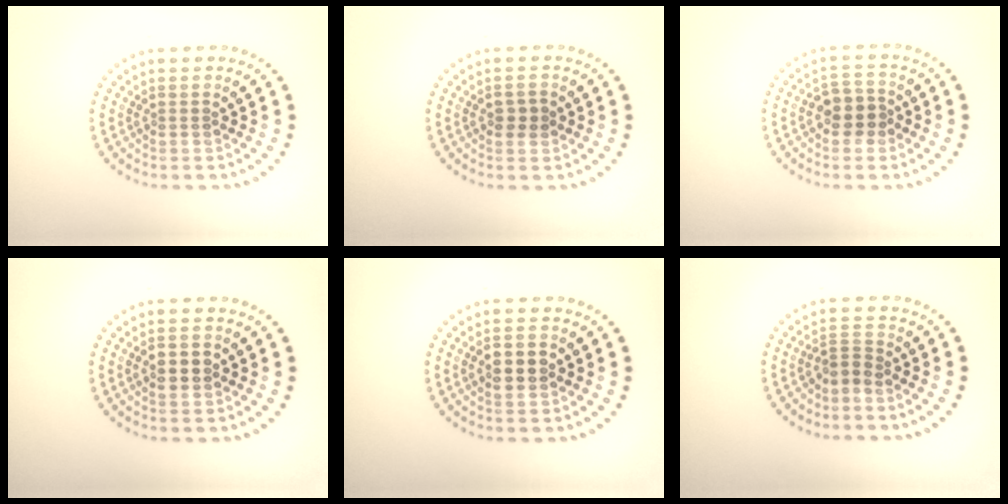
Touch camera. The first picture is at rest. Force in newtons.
{"total": 1.6, "press": 1.6, "slide": 0.1}
{"total": 2.9, "press": 2.8, "slide": 1.0}
{"total": 2.6, "press": 2.6, "slide": 0.0}
{"total": 2.6, "press": 2.6, "slide": 0.2}
{"total": 1.8, "press": 1.4, "slide": 1.2}